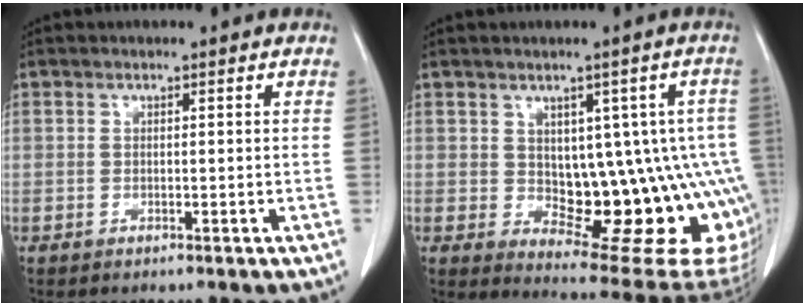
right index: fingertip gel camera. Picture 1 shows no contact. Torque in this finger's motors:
{"motor_torque": [0.60, 0.05, 0.36, 0.05]}